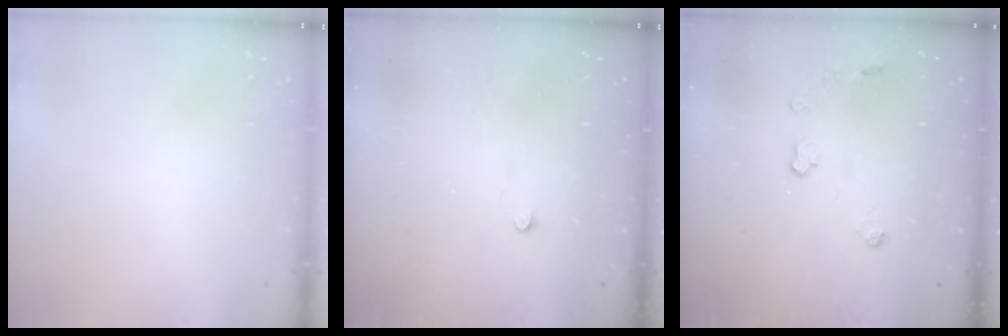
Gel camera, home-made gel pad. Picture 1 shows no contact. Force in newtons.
{"total": 2.3, "press": 2.3, "slide": 0.4}
{"total": 4.8, "press": 4.8, "slide": 0.6}